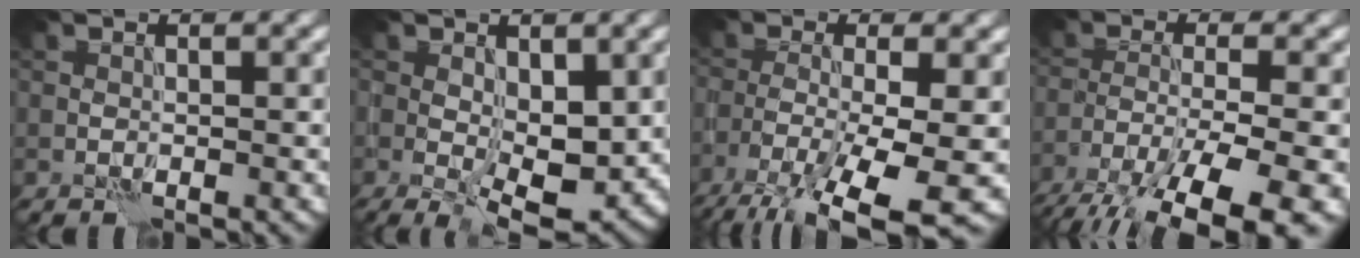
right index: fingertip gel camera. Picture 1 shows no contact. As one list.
[{"total": 5.2, "force": [-0.3, 2.5, 4.5], "torque": [-0.084, -0.006, -0.001]}, {"total": 10.8, "force": [-6.5, 2.7, 8.1], "torque": [-0.154, -0.020, -0.112]}, {"total": 11.6, "force": [-8.0, 3.2, 7.8], "torque": [-0.144, -0.026, -0.129]}]